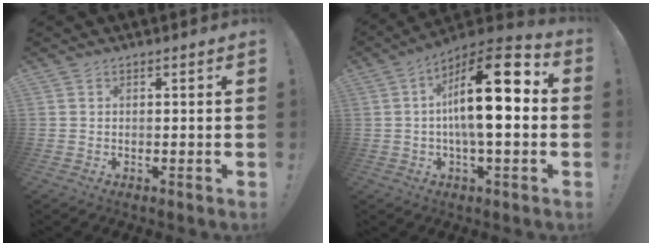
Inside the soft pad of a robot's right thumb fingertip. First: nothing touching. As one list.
[{"total": 18.6, "force": [1.6, 5.7, 17.7], "torque": [-0.285, -0.009, 0.015]}]